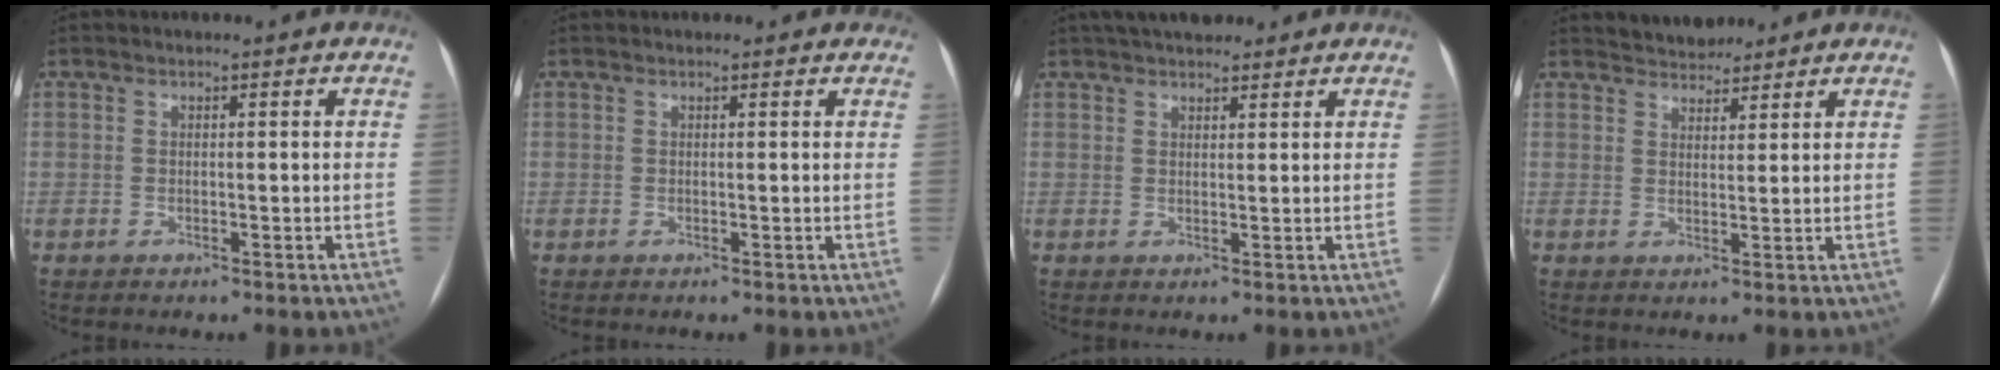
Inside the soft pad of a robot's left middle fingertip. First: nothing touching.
{"total": 2.4, "force": [2.1, 1.0, 0.4], "torque": [0.000, 0.014, 0.015]}
{"total": 7.9, "force": [6.6, 2.5, 3.5], "torque": [-0.046, 0.027, 0.103]}
{"total": 4.0, "force": [3.7, 1.4, 0.3], "torque": [-0.002, 0.013, 0.061]}